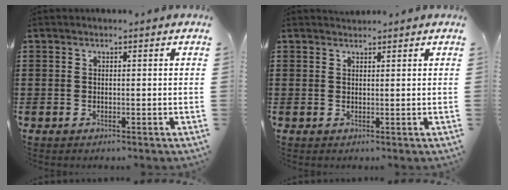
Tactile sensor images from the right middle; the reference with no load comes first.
{"total": 1.1, "force": [1.0, 0.3, 0.0], "torque": [-0.002, 0.000, 0.020]}